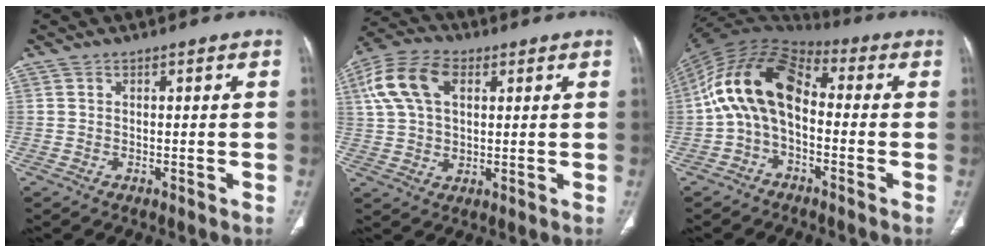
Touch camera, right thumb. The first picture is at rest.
{"total": 12.6, "force": [4.1, 7.9, 9.0], "torque": [-0.176, 0.013, 0.075]}
{"total": 14.5, "force": [-0.6, 8.7, 11.6], "torque": [-0.206, 0.047, -0.024]}